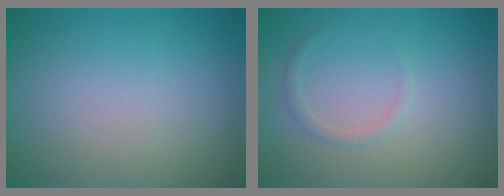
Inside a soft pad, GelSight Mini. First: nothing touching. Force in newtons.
{"total": 0.9, "press": 0.9, "slide": 0.1}